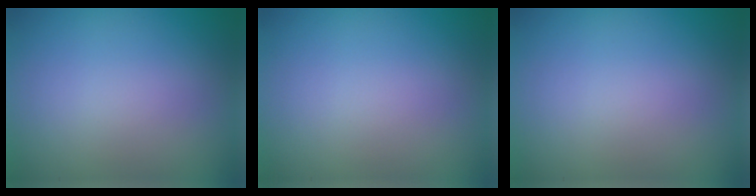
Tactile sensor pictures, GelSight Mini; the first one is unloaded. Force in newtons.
{"total": 0.0}
{"total": 0.0}